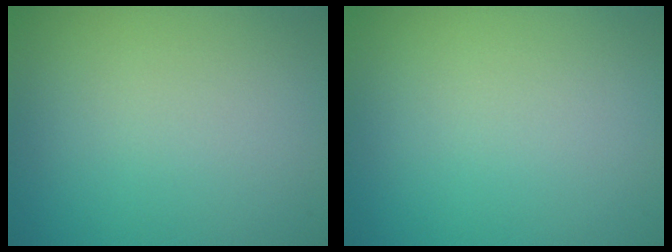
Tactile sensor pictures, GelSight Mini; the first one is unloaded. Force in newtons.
{"total": 0.0}